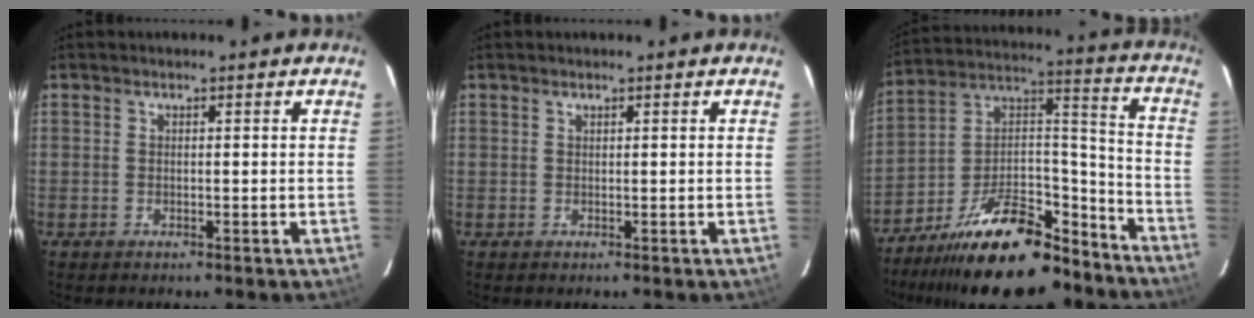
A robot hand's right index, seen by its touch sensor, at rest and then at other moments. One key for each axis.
{"total": 0.0}
{"total": 22.7, "fx": -16.9, "fy": 8.8, "fz": 12.2, "tx": -0.217, "ty": 0.036, "tz": -0.260}